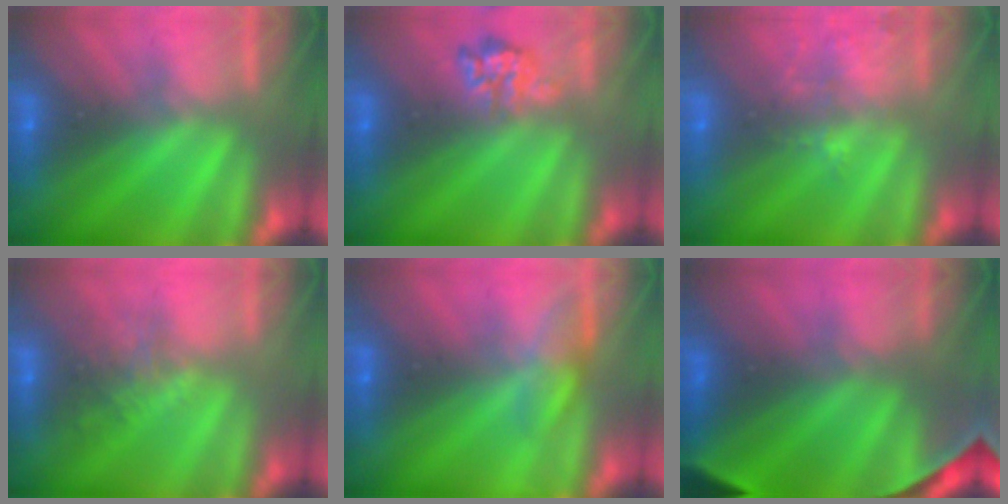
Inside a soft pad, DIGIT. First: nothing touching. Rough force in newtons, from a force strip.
{"total": 2.4}
{"total": 1.6}
{"total": 3.8}
{"total": 3.9}
{"total": 8.1}